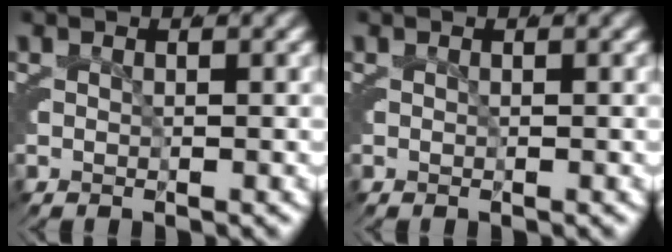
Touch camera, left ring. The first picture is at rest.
{"total": 0.0}